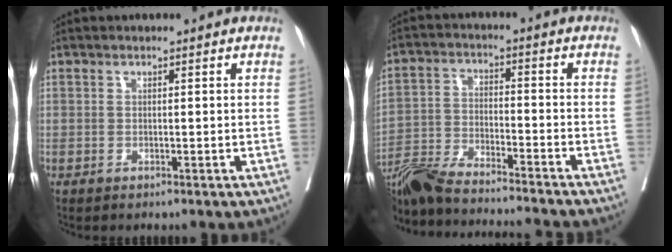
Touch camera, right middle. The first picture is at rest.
{"total": 18.0, "force": [-16.4, 0.4, 7.5], "torque": [-0.144, -0.024, -0.273]}